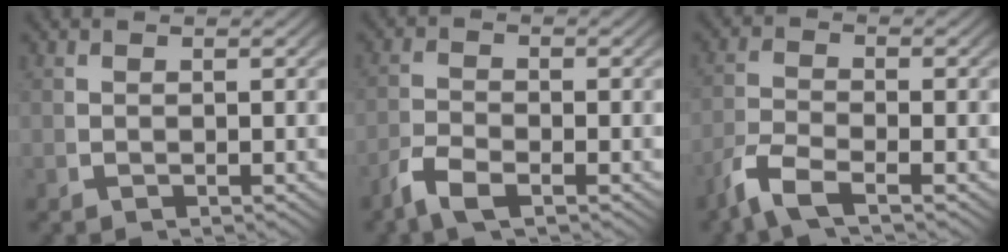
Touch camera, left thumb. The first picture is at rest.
{"total": 2.6, "force": [-1.7, 0.9, 1.7], "torque": [-0.044, -0.008, -0.035]}
{"total": 4.0, "force": [-2.5, 1.5, 2.7], "torque": [-0.067, -0.010, -0.047]}